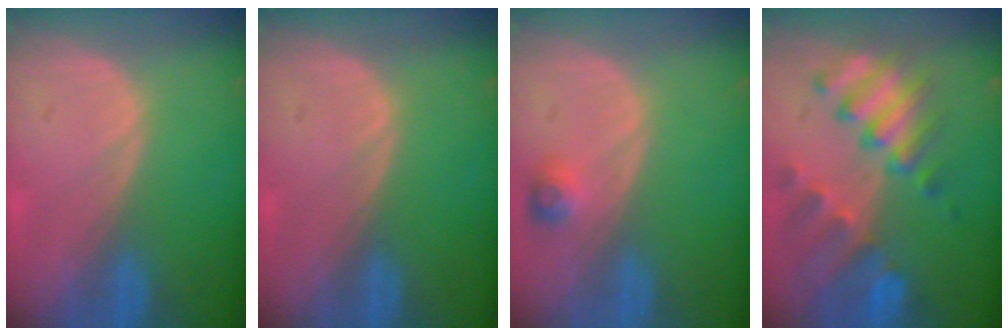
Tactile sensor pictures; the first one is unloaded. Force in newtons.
{"total": 0.0}
{"total": 2.3, "press": 2.2, "slide": 0.7}
{"total": 10.1, "press": 8.8, "slide": 4.9}